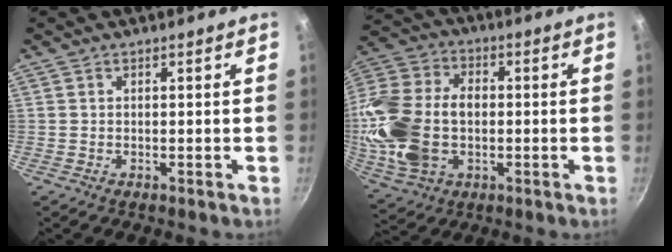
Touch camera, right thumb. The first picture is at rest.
{"total": 19.8, "force": [-1.7, 13.8, 14.1], "torque": [-0.271, 0.026, -0.030]}